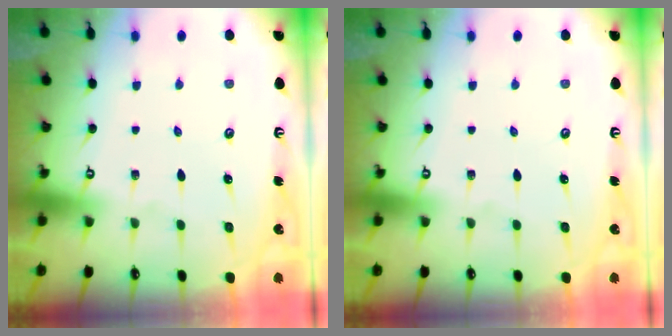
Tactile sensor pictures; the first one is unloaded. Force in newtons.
{"total": 0.0}